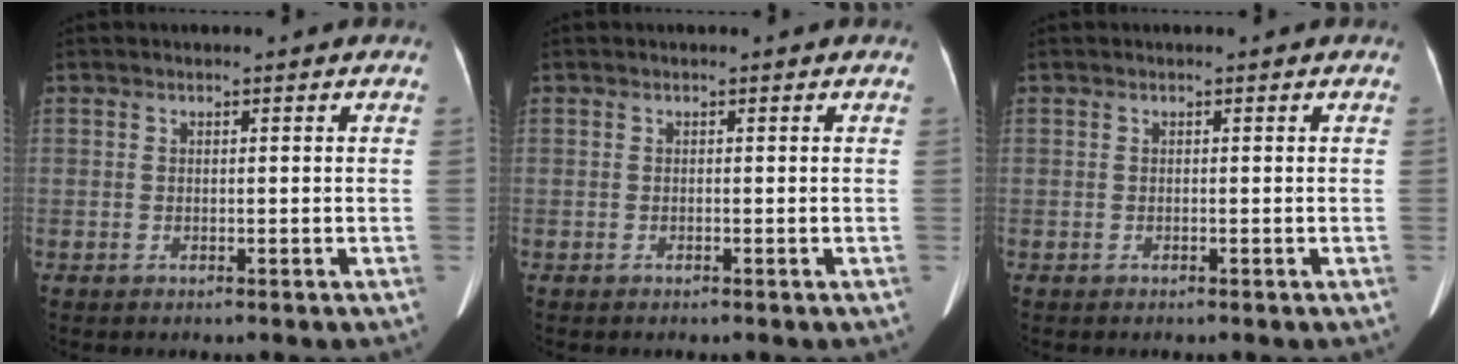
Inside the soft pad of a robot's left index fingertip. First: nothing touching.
{"total": 0.0}
{"total": 0.0}